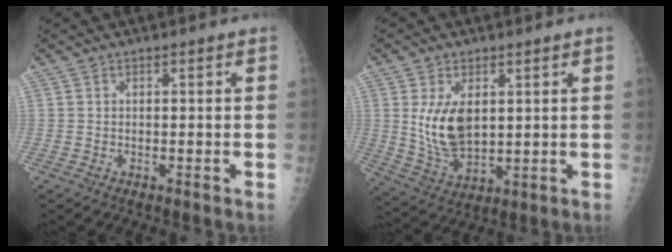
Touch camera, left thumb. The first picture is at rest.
{"total": 9.9, "force": [2.2, 5.7, 7.8], "torque": [-0.134, -0.021, 0.058]}